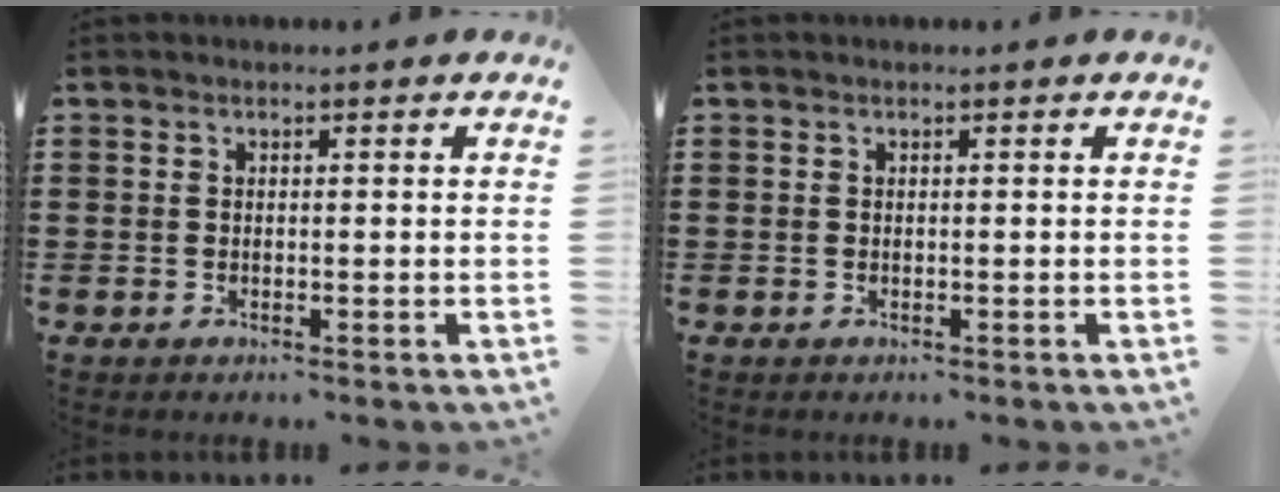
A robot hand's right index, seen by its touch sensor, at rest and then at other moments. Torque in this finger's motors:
{"motor_torque": [0.56, 0.97, 0.01, -0.01]}